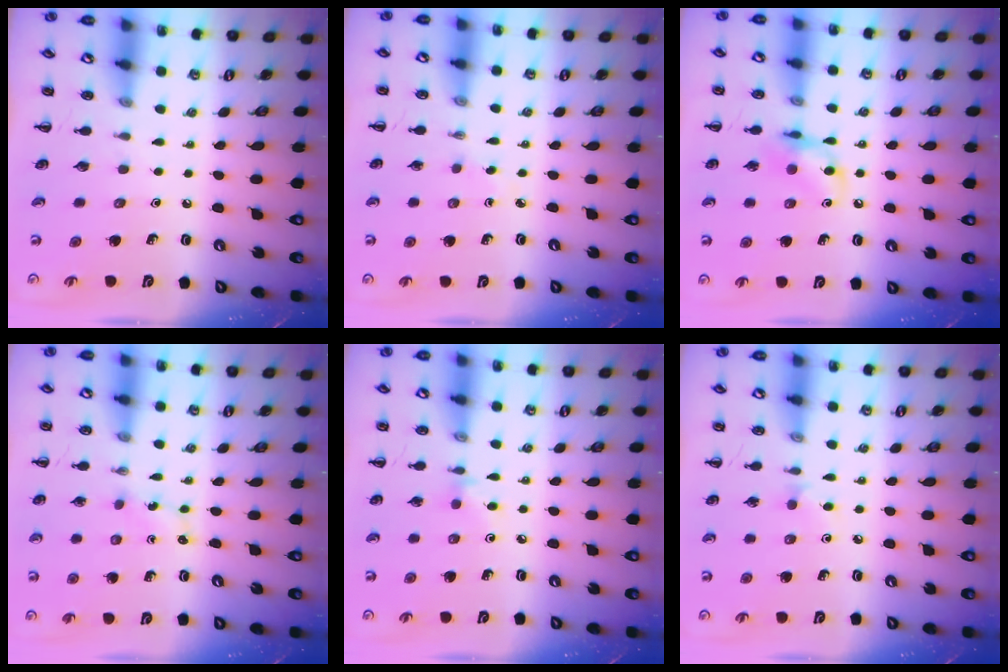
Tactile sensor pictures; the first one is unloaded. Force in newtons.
{"total": 1.7, "press": 1.5, "slide": 0.8}
{"total": 9.8, "press": 9.7, "slide": 1.3}
{"total": 2.8, "press": 2.6, "slide": 1.0}
{"total": 3.3, "press": 3.1, "slide": 1.1}
{"total": 4.4, "press": 4.0, "slide": 1.8}